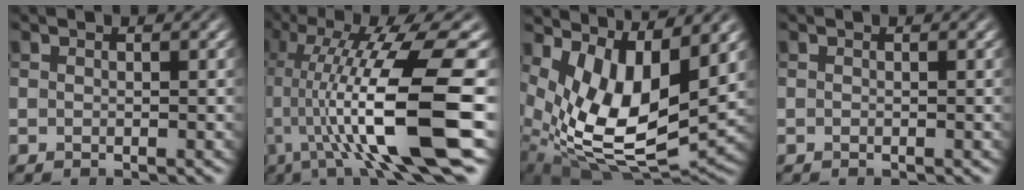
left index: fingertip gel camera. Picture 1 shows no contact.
{"total": 14.0, "force": [-2.3, 2.5, 13.6], "torque": [-0.225, 0.013, -0.031]}
{"total": 10.5, "force": [2.7, 5.0, 8.8], "torque": [-0.174, -0.024, 0.058]}
{"total": 0.0}